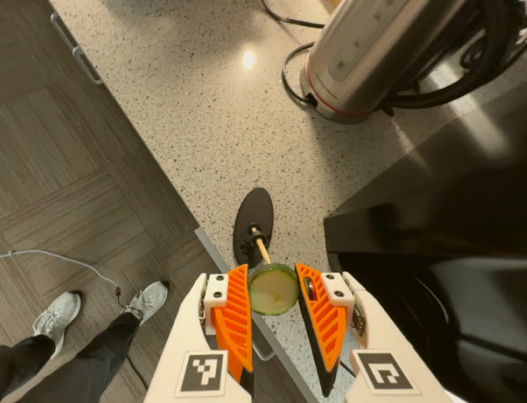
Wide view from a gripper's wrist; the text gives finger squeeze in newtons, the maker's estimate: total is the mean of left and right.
{"total": 7.7, "left": 7.9, "right": 7.6}